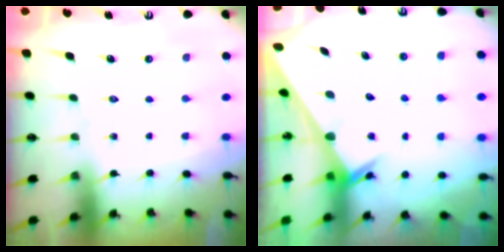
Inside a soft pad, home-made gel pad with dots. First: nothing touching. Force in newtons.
{"total": 2.0, "press": 2.0, "slide": 0.1}